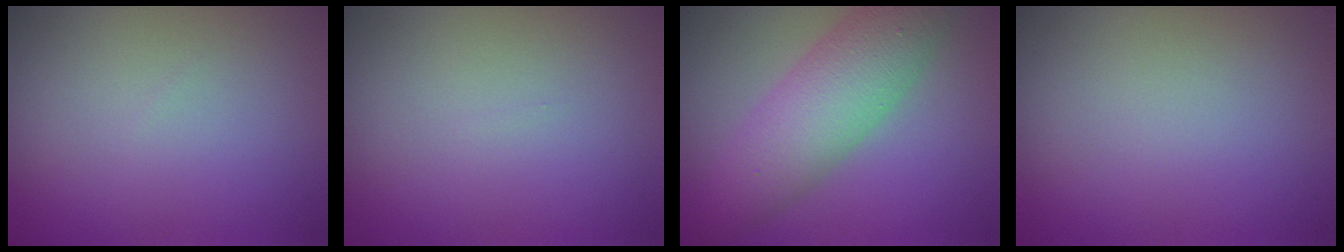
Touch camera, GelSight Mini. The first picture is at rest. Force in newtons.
{"total": 0.0}
{"total": 6.5, "press": 6.5, "slide": 0.2}
{"total": 0.0}